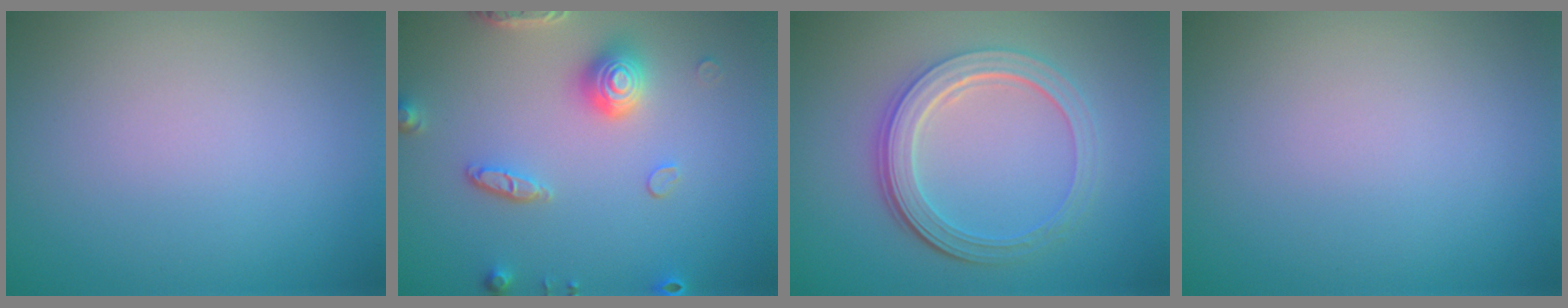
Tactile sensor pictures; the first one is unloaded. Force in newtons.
{"total": 4.0, "press": 3.5, "slide": 2.1}
{"total": 5.0, "press": 3.8, "slide": 3.2}
{"total": 0.0}